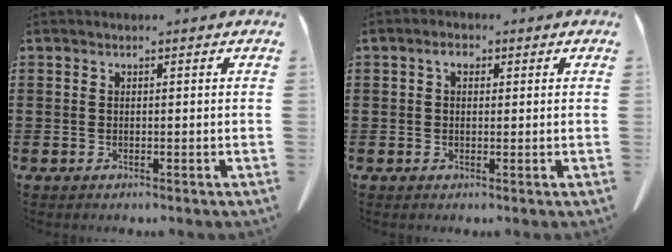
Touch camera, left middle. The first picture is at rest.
{"total": 2.0, "force": [0.7, 1.2, 1.4], "torque": [-0.033, 0.009, 0.011]}